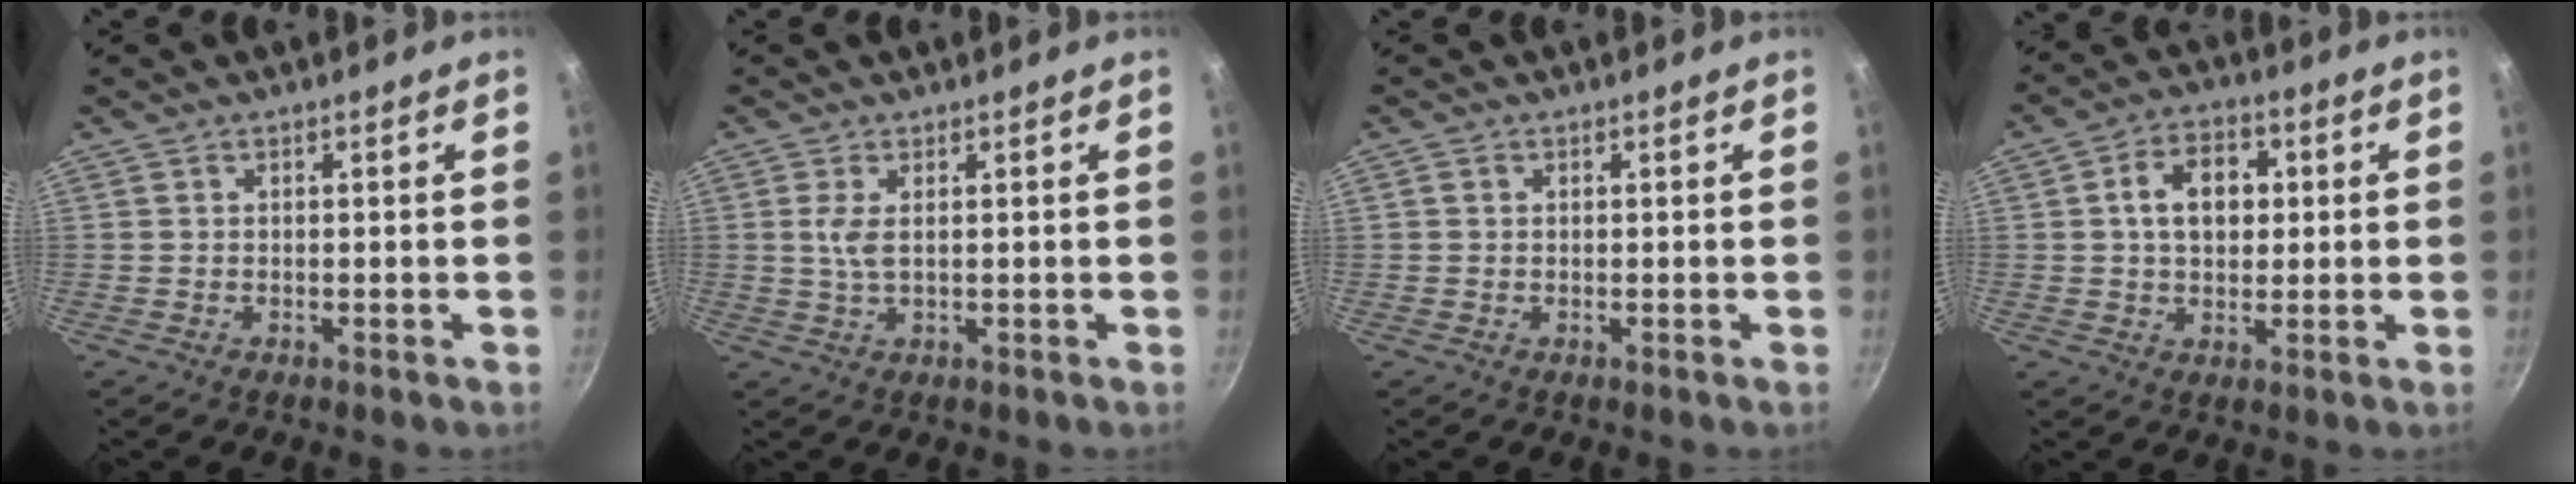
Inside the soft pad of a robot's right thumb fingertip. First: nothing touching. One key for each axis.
{"total": 2.7, "fx": 0.5, "fy": 0.8, "fz": 2.6, "tx": -0.063, "ty": -0.002, "tz": 0.014}
{"total": 0.7, "fx": 0.1, "fy": 0.7, "fz": 0.3, "tx": -0.004, "ty": 0.004, "tz": 0.001}
{"total": 8.8, "fx": 1.3, "fy": 6.4, "fz": 5.9, "tx": -0.070, "ty": 0.013, "tz": 0.012}